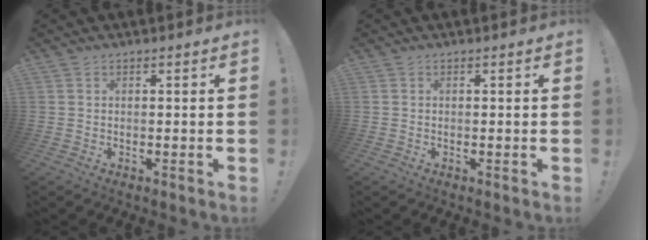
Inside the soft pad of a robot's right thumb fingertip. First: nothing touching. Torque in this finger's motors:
{"motor_torque": [-0.17, -0.07, 0.31, -0.04, 0.09]}